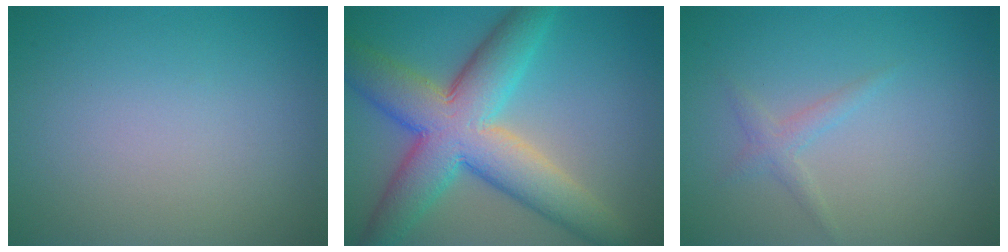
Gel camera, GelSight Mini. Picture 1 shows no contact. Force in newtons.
{"total": 10.4, "press": 10.4, "slide": 0.6}
{"total": 1.3, "press": 1.3, "slide": 0.1}